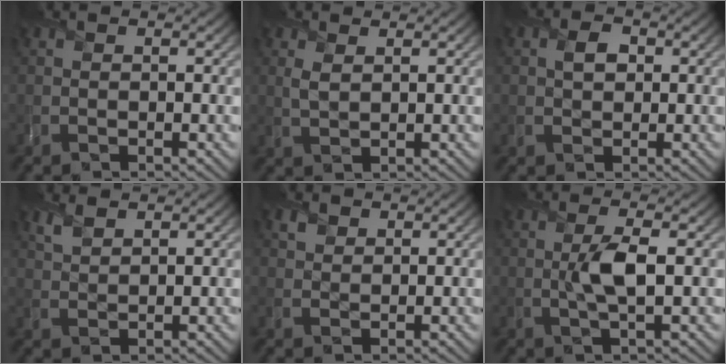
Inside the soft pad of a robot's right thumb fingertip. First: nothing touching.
{"total": 1.9, "force": [1.0, 0.9, 1.3], "torque": [-0.037, -0.001, 0.022]}
{"total": 2.3, "force": [0.5, 1.7, 1.5], "torque": [-0.032, 0.001, 0.006]}
{"total": 2.0, "force": [1.7, 0.7, 0.8], "torque": [-0.024, 0.000, 0.041]}
{"total": 1.4, "force": [1.0, 1.0, 0.1], "torque": [-0.005, -0.002, 0.023]}
{"total": 4.1, "force": [0.2, 0.9, 4.0], "torque": [-0.083, 0.004, 0.001]}